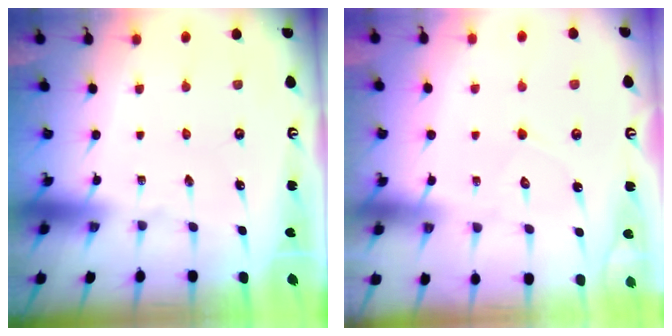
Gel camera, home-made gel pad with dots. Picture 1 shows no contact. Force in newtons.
{"total": 5.2, "press": 5.1, "slide": 0.4}